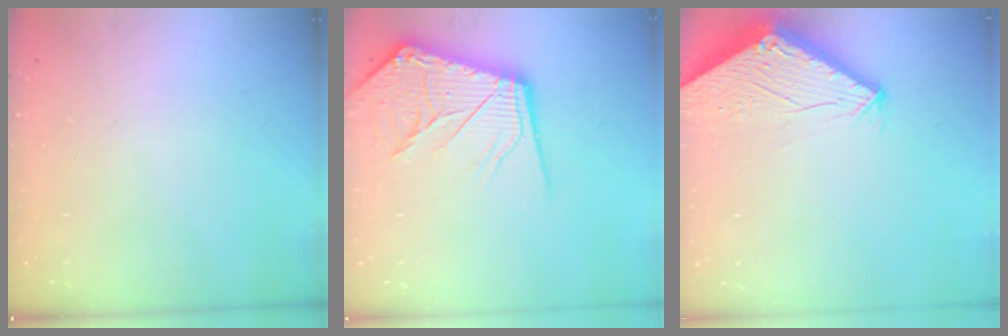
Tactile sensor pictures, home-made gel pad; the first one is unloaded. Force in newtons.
{"total": 16.4, "press": 16.2, "slide": 2.0}
{"total": 2.8, "press": 2.8, "slide": 0.1}